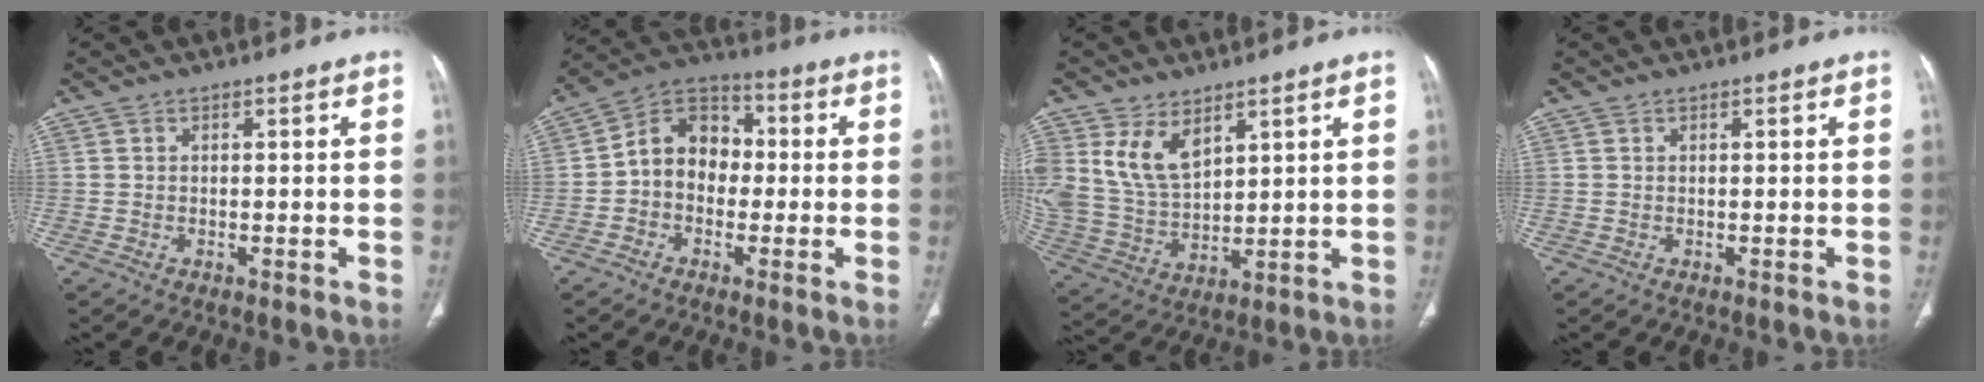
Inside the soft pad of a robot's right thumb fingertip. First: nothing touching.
{"total": 10.2, "force": [-0.7, 8.1, 6.1], "torque": [-0.070, 0.037, -0.031]}
{"total": 11.1, "force": [5.7, 6.5, 6.9], "torque": [-0.117, -0.023, 0.128]}
{"total": 0.0}